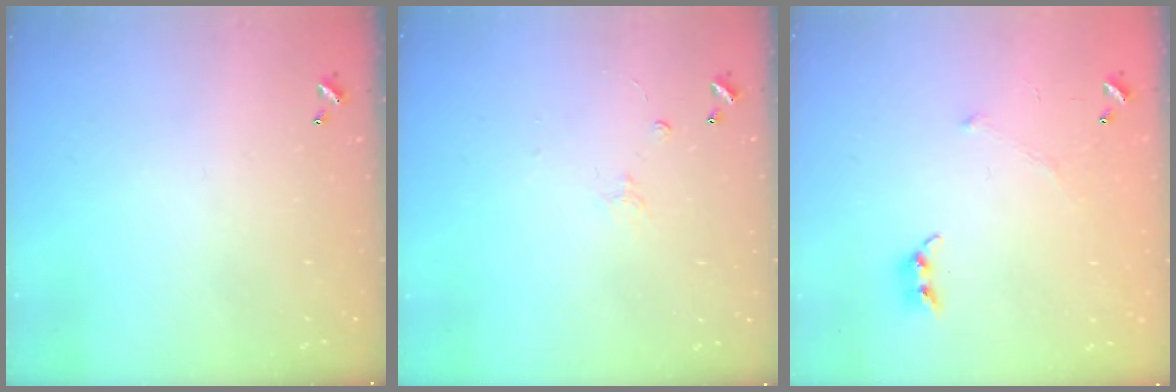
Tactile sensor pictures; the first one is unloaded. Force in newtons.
{"total": 1.5, "press": 1.3, "slide": 0.6}
{"total": 5.1, "press": 5.0, "slide": 0.8}